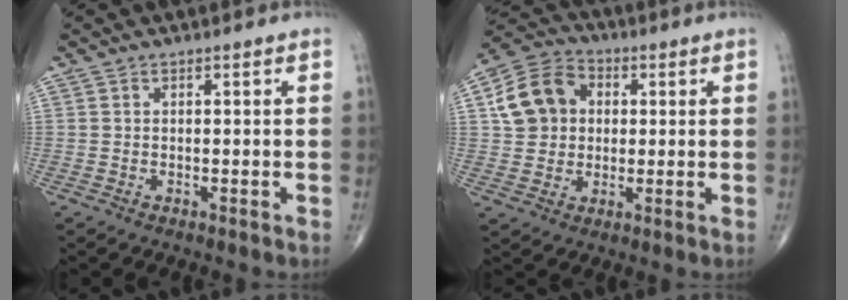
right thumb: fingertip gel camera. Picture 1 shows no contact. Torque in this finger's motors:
{"motor_torque": [-0.80, 1.04, 0.22, 0.00, 0.08]}